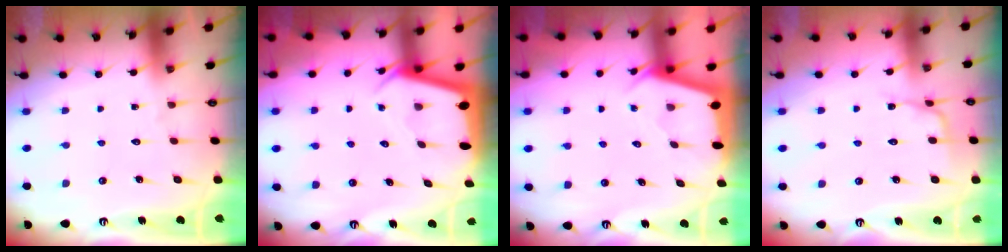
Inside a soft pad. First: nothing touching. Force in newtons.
{"total": 2.5, "press": 2.5, "slide": 0.2}
{"total": 2.2, "press": 2.2, "slide": 0.3}
{"total": 2.4, "press": 2.4, "slide": 0.4}